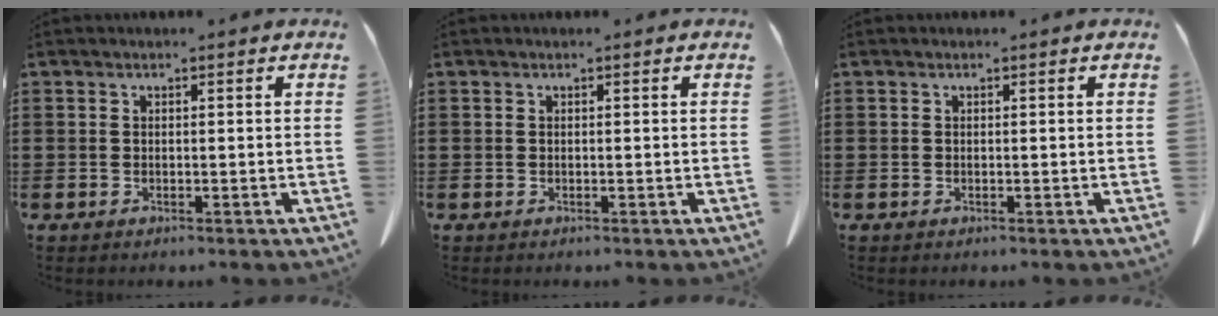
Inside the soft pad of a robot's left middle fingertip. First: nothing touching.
{"total": 0.0}
{"total": 0.0}